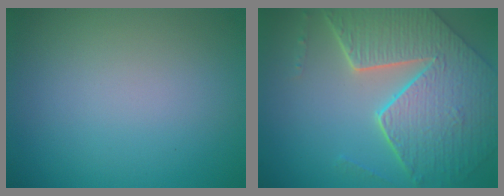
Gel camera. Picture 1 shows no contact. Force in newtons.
{"total": 9.0, "press": 6.4, "slide": 6.4}